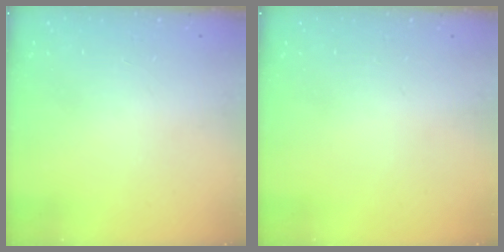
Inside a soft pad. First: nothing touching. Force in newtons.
{"total": 0.0}